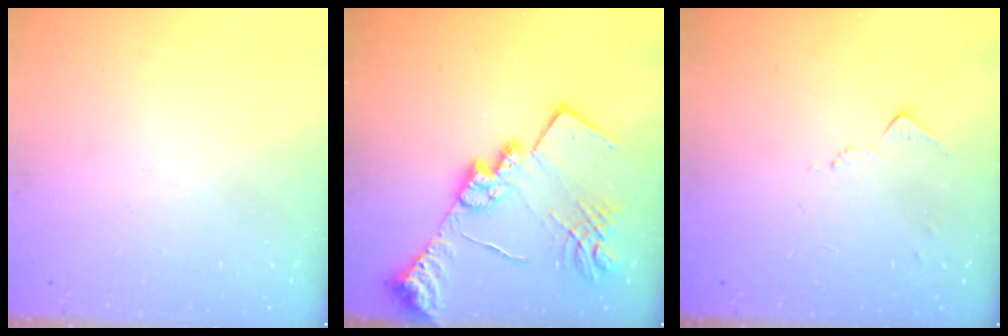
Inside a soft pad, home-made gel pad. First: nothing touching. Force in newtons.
{"total": 19.4, "press": 19.4, "slide": 1.9}
{"total": 6.0, "press": 5.9, "slide": 0.8}